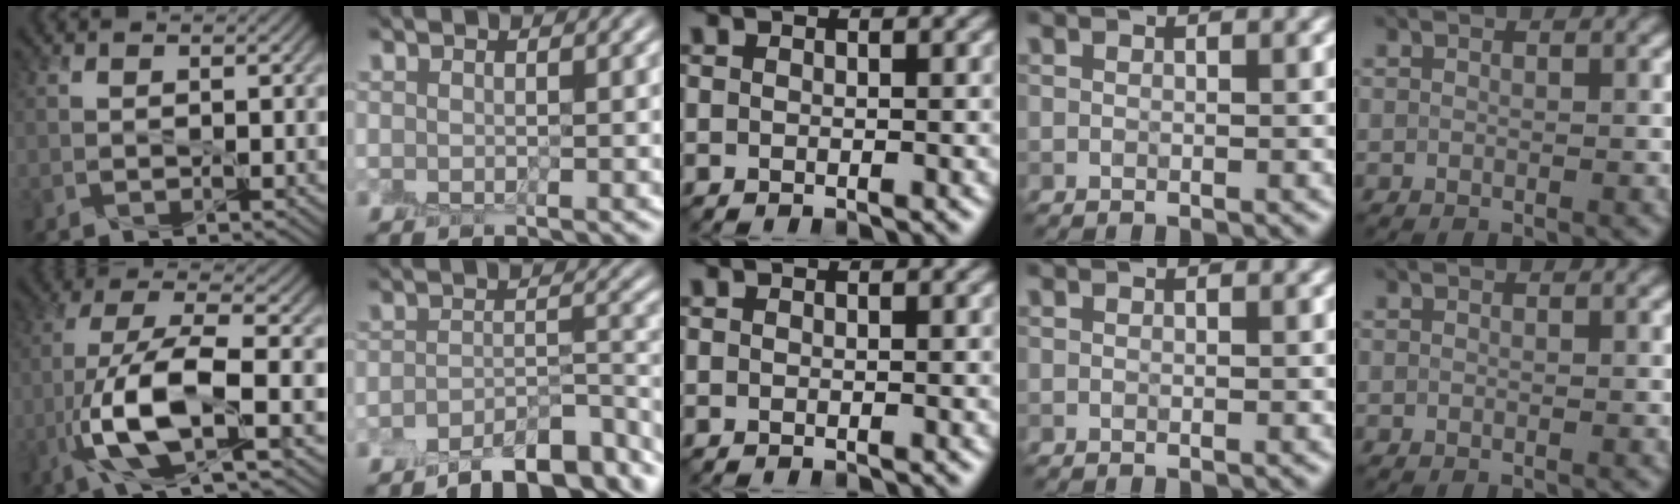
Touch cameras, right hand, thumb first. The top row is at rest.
{"thumb": {"total": 11.4, "force": [-3.5, 3.6, 10.2], "torque": [-0.224, -0.007, -0.074]}, "index": {"total": 7.1, "force": [-5.9, 2.1, 3.4], "torque": [-0.047, -0.002, -0.094]}}